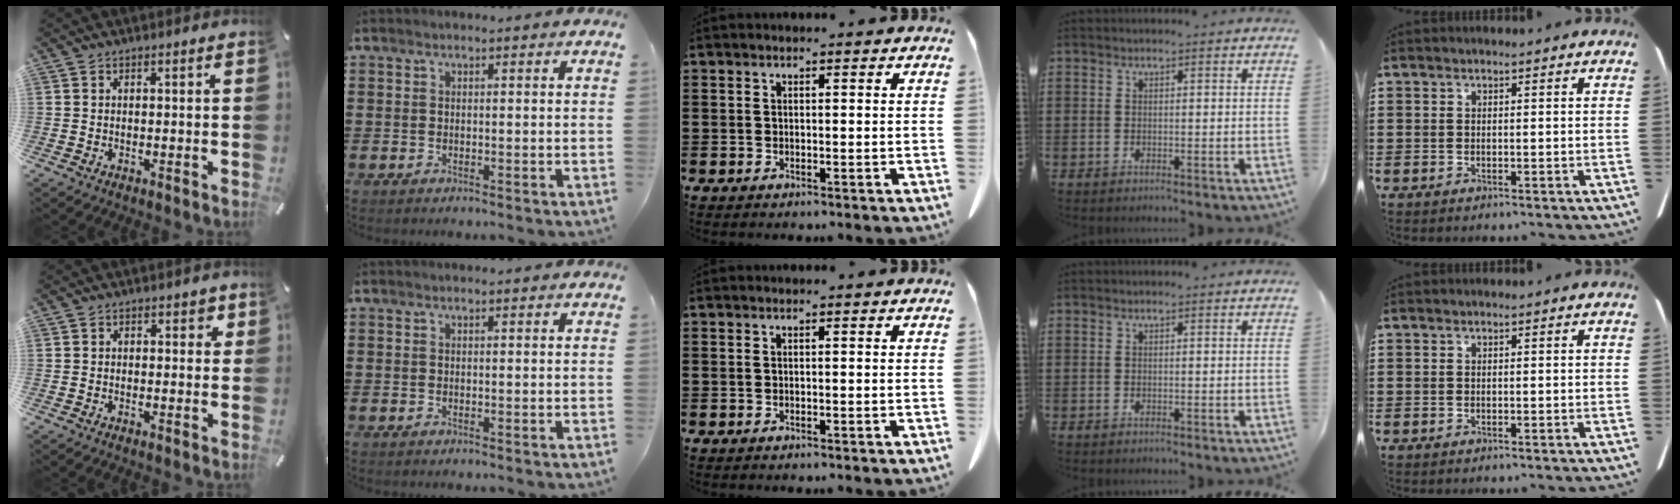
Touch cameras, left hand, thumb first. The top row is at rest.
{"thumb": {"total": 2.3, "force": [0.2, 1.7, 1.6], "torque": [-0.015, 0.003, -0.002]}}